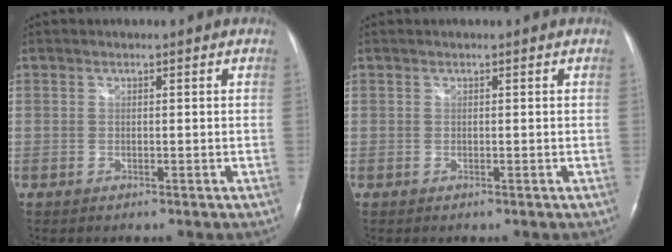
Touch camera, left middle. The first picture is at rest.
{"total": 0.0}